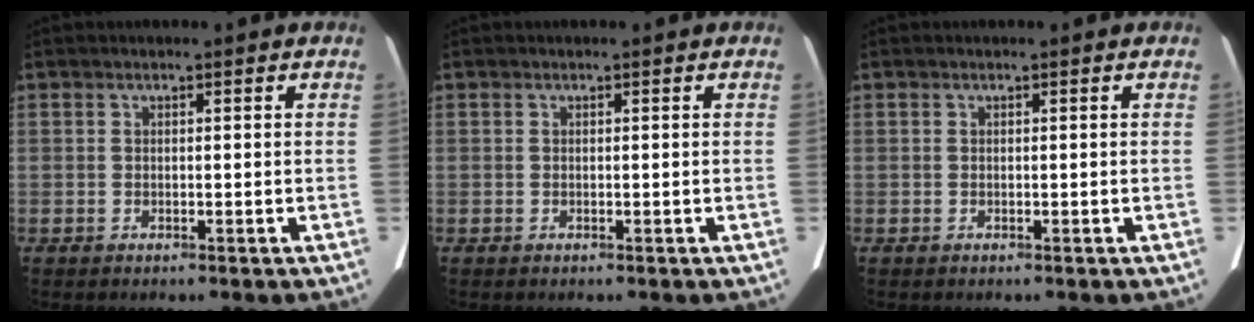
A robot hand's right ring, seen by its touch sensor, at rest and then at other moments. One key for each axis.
{"total": 0.0}
{"total": 0.0}